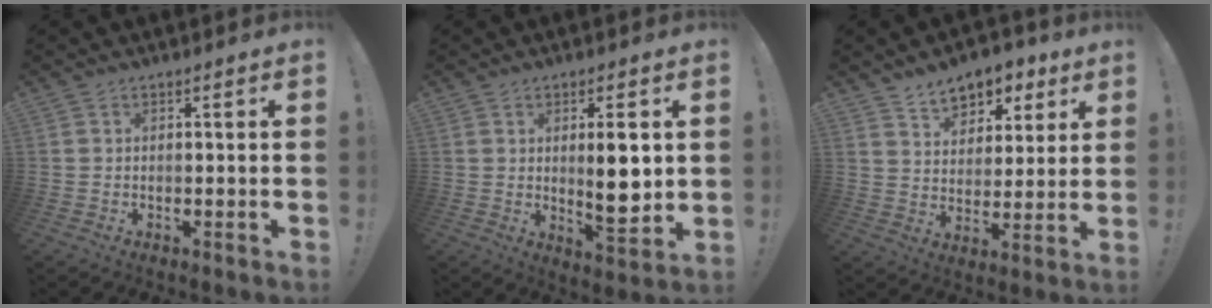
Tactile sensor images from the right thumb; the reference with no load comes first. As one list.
[{"total": 9.5, "force": [1.5, 2.6, 9.0], "torque": [-0.126, -0.016, 0.019]}, {"total": 9.4, "force": [6.5, 6.0, 3.2], "torque": [-0.043, -0.044, 0.121]}]